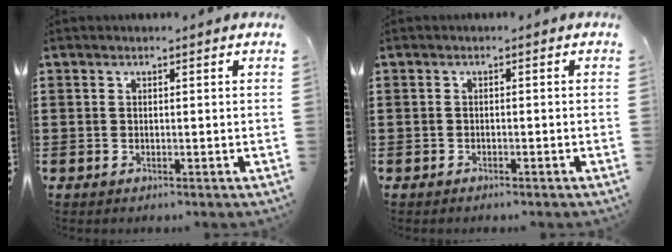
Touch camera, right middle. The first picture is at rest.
{"total": 0.7, "force": [-0.6, 0.2, 0.1], "torque": [-0.003, 0.000, -0.014]}